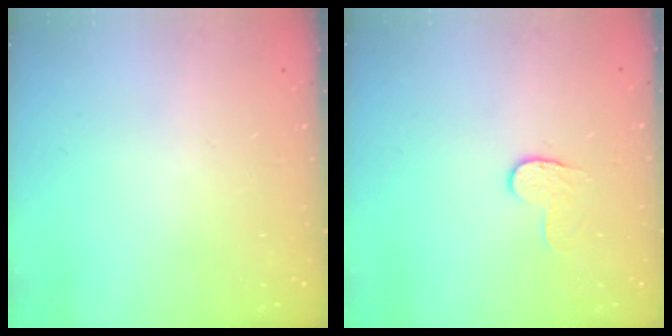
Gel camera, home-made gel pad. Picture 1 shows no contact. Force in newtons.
{"total": 4.5, "press": 4.5, "slide": 0.5}